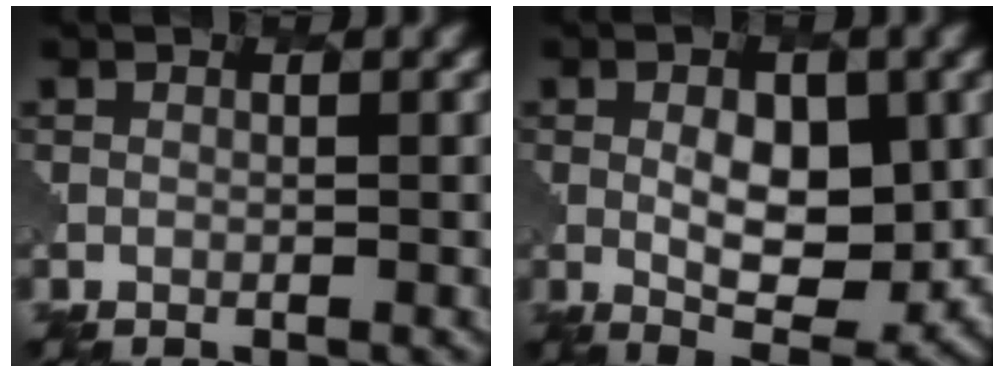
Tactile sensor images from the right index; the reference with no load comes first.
{"total": 5.5, "force": [0.7, 3.0, 4.6], "torque": [-0.067, -0.008, 0.014]}